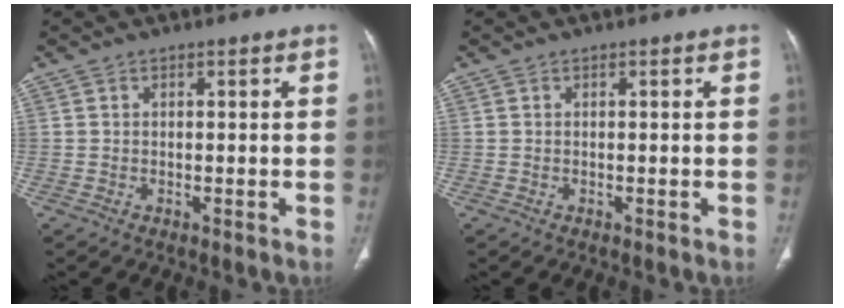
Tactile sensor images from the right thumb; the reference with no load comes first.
{"total": 0.0}